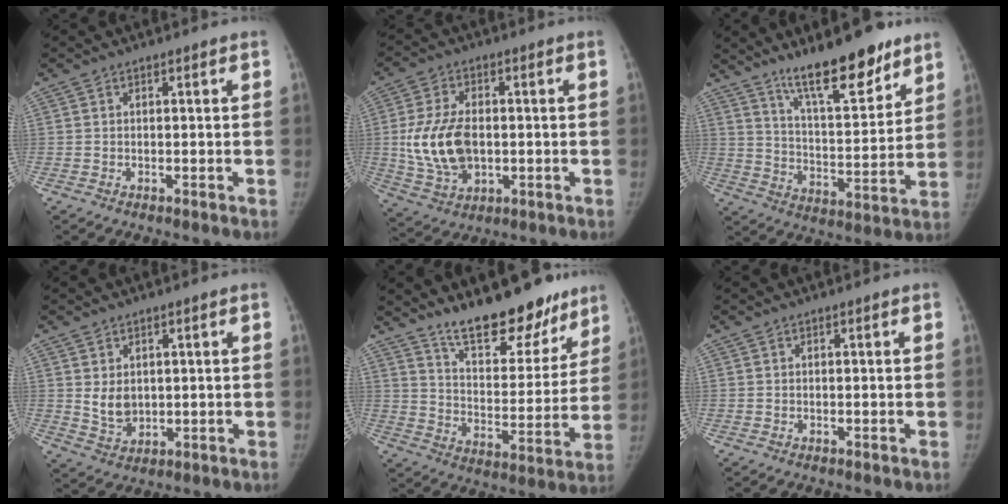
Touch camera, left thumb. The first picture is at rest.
{"total": 12.8, "force": [-0.3, 8.1, 9.9], "torque": [-0.188, -0.003, 0.005]}
{"total": 16.4, "force": [12.1, 4.4, 10.2], "torque": [-0.126, -0.083, 0.202]}
{"total": 4.9, "force": [1.1, 3.7, 3.1], "torque": [-0.041, -0.017, 0.033]}
{"total": 18.6, "force": [14.6, 7.0, 9.2], "torque": [-0.079, -0.102, 0.228]}
{"total": 0.0}